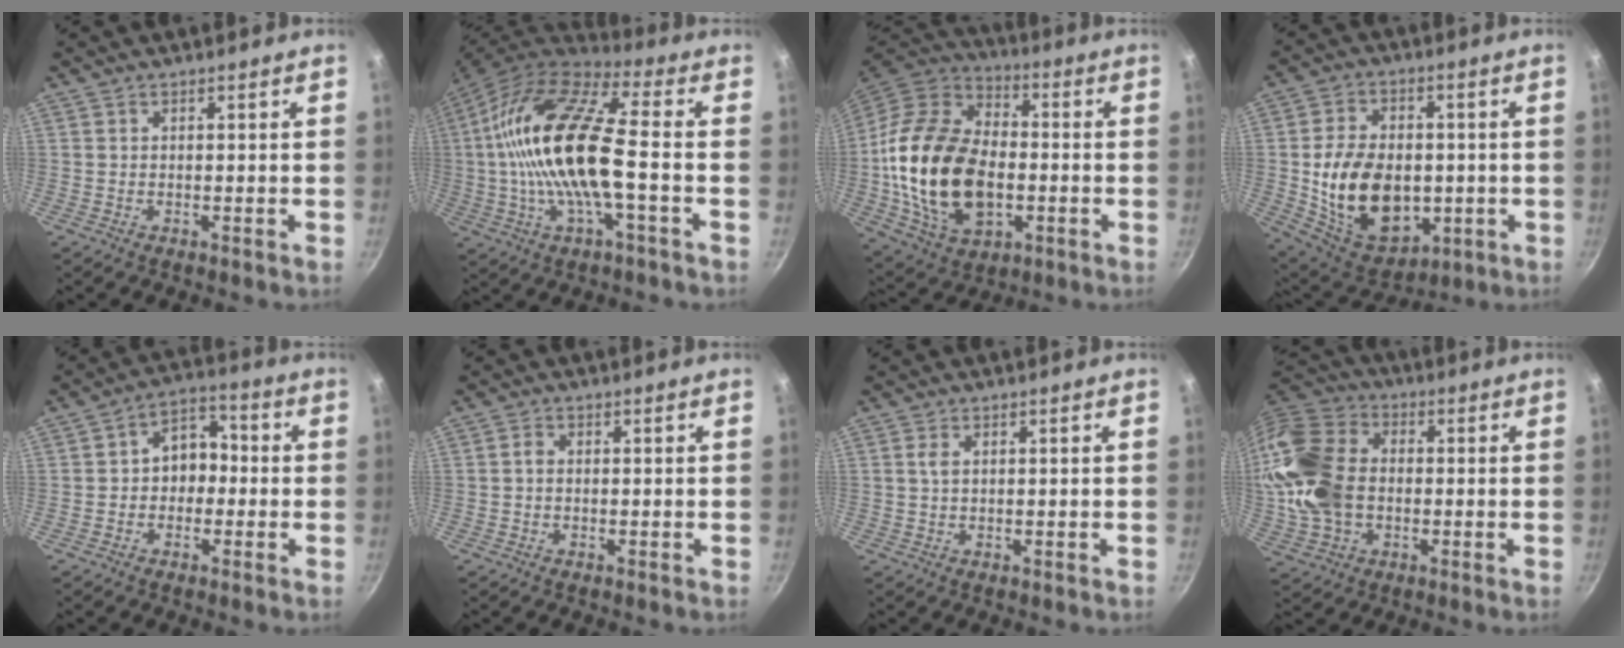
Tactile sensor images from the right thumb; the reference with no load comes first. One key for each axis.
{"total": 20.7, "fx": -0.9, "fy": 7.1, "fz": 19.4, "tx": -0.374, "ty": 0.034, "tz": -0.031}
{"total": 25.5, "fx": -3.0, "fy": 16.5, "fz": 19.2, "tx": -0.343, "ty": 0.022, "tz": -0.049}
{"total": 19.0, "fx": -1.7, "fy": 13.1, "fz": 13.6, "tx": -0.207, "ty": 0.001, "tz": -0.008}
{"total": 7.5, "fx": -0.6, "fy": 5.8, "fz": 4.6, "tx": -0.017, "ty": 0.027, "tz": -0.024}
{"total": 1.3, "fx": -0.2, "fy": 1.0, "fz": 0.9, "tx": -0.014, "ty": 0.008, "tz": -0.005}
{"total": 1.5, "fx": 0.4, "fy": 0.8, "fz": 1.2, "tx": -0.024, "ty": 0.002, "tz": 0.007}
{"total": 17.4, "fx": -0.8, "fy": 12.7, "fz": 11.8, "tx": -0.232, "ty": 0.024, "tz": -0.021}